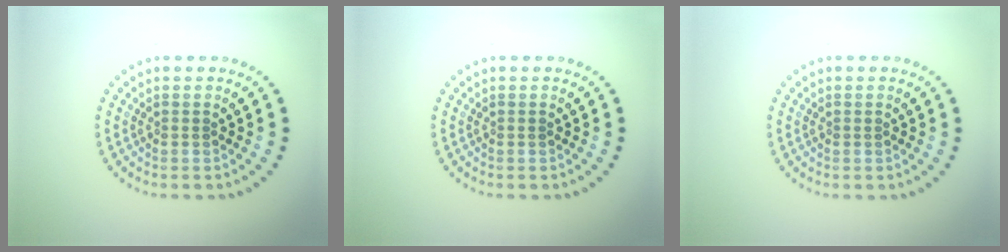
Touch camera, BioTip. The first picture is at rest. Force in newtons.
{"total": 0.0}
{"total": 0.0}